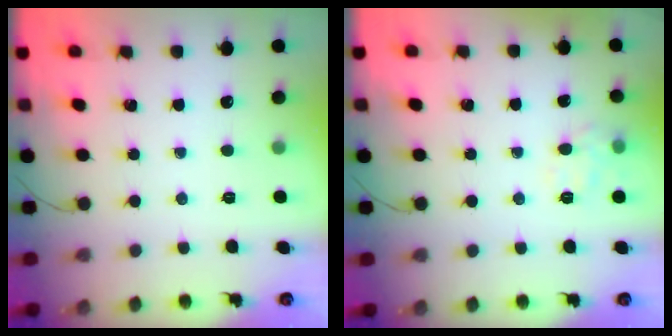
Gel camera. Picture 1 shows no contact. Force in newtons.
{"total": 5.4, "press": 5.3, "slide": 1.3}